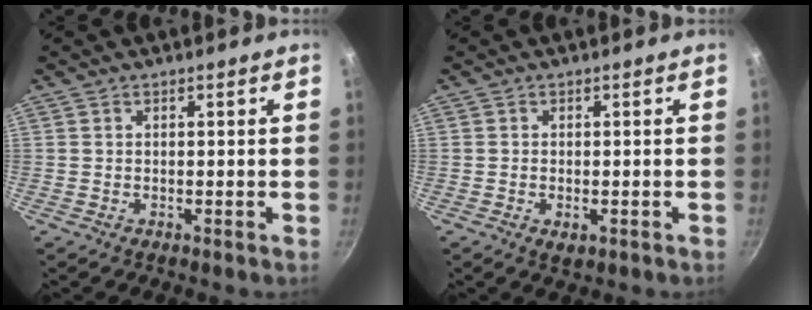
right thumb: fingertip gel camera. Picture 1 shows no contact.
{"total": 2.3, "force": [-0.7, 1.3, 1.7], "torque": [-0.028, -0.005, -0.009]}